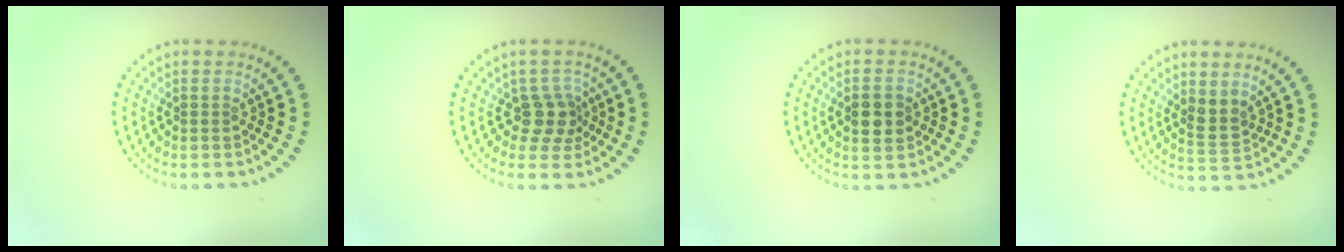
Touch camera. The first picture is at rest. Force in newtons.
{"total": 2.7, "press": 2.1, "slide": 1.8}
{"total": 3.2, "press": 3.2, "slide": 0.1}
{"total": 1.9, "press": 1.5, "slide": 1.1}